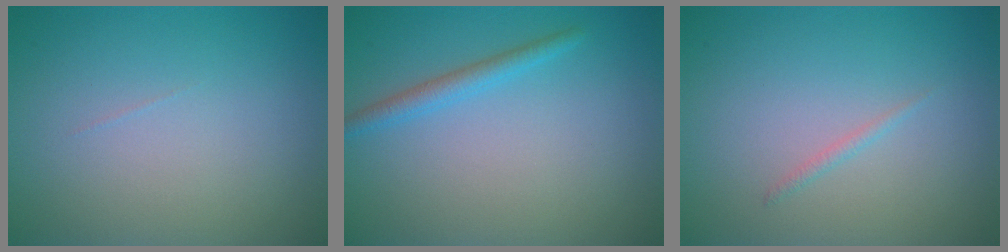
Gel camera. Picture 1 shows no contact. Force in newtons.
{"total": 1.8, "press": 1.8, "slide": 0.1}
{"total": 0.6, "press": 0.6, "slide": 0.1}